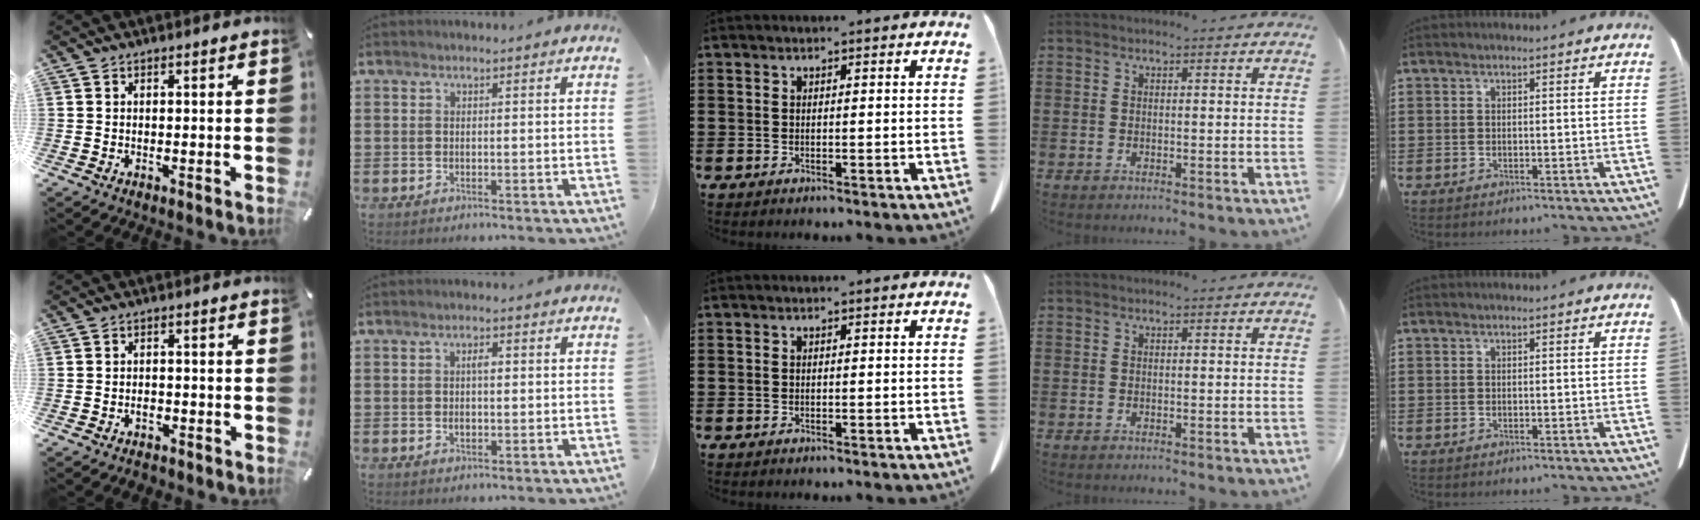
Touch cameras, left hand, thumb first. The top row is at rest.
{"thumb": {"total": 2.3, "force": [-1.5, 1.3, 1.0], "torque": [-0.021, 0.005, -0.031]}, "index": {"total": 2.5, "force": [0.3, 1.0, 2.2], "torque": [-0.045, 0.004, 0.003]}}